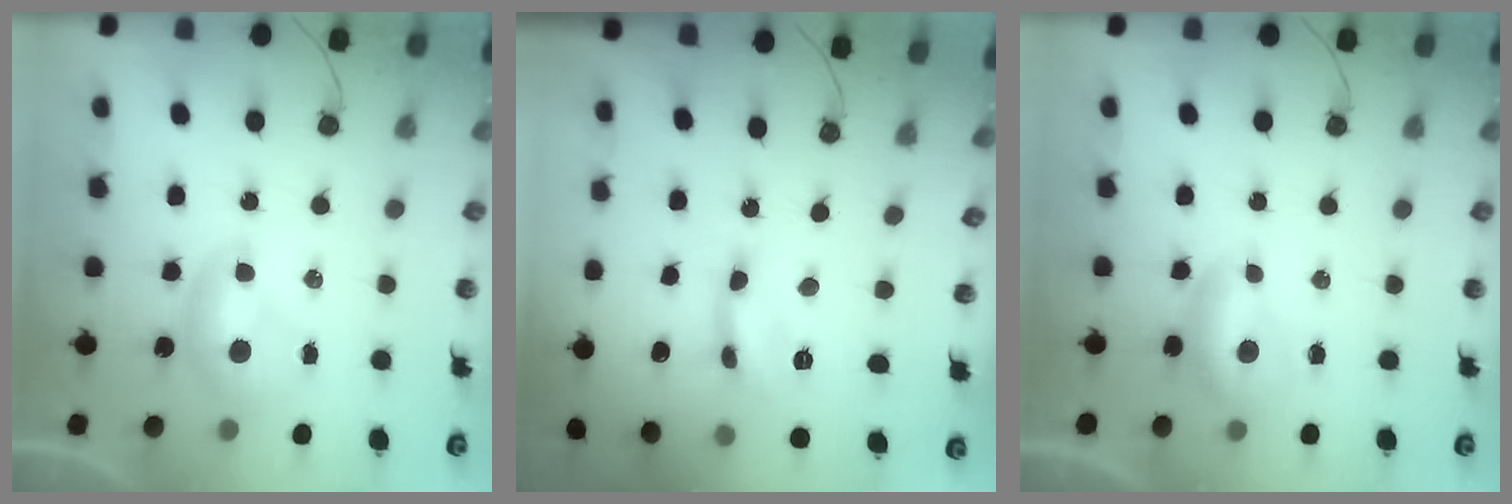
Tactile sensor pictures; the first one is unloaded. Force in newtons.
{"total": 2.7, "press": 2.7, "slide": 0.3}
{"total": 0.5, "press": 0.1, "slide": 0.5}